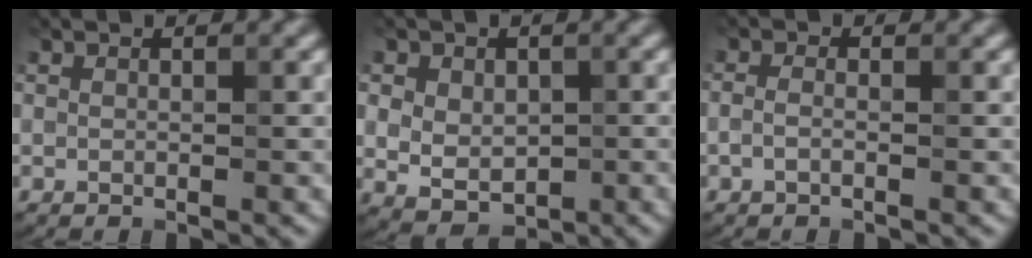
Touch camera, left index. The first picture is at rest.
{"total": 4.0, "force": [0.4, 3.1, 2.5], "torque": [-0.039, -0.006, 0.014]}
{"total": 1.1, "force": [-0.5, 0.4, 0.8], "torque": [-0.022, 0.000, -0.015]}